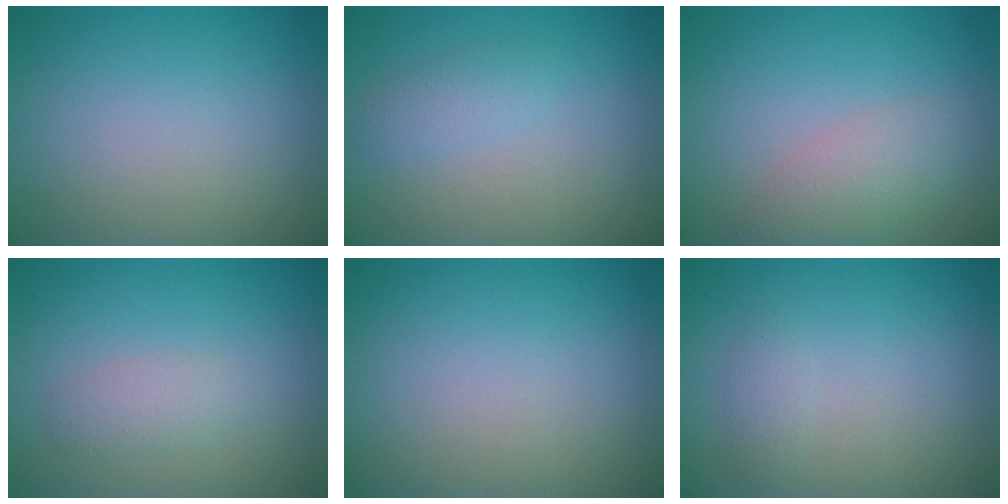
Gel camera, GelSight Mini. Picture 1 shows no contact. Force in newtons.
{"total": 1.5, "press": 1.5, "slide": 0.1}
{"total": 3.3, "press": 3.3, "slide": 0.3}
{"total": 1.7, "press": 1.7, "slide": 0.2}
{"total": 0.0}
{"total": 1.0, "press": 1.0, "slide": 0.0}